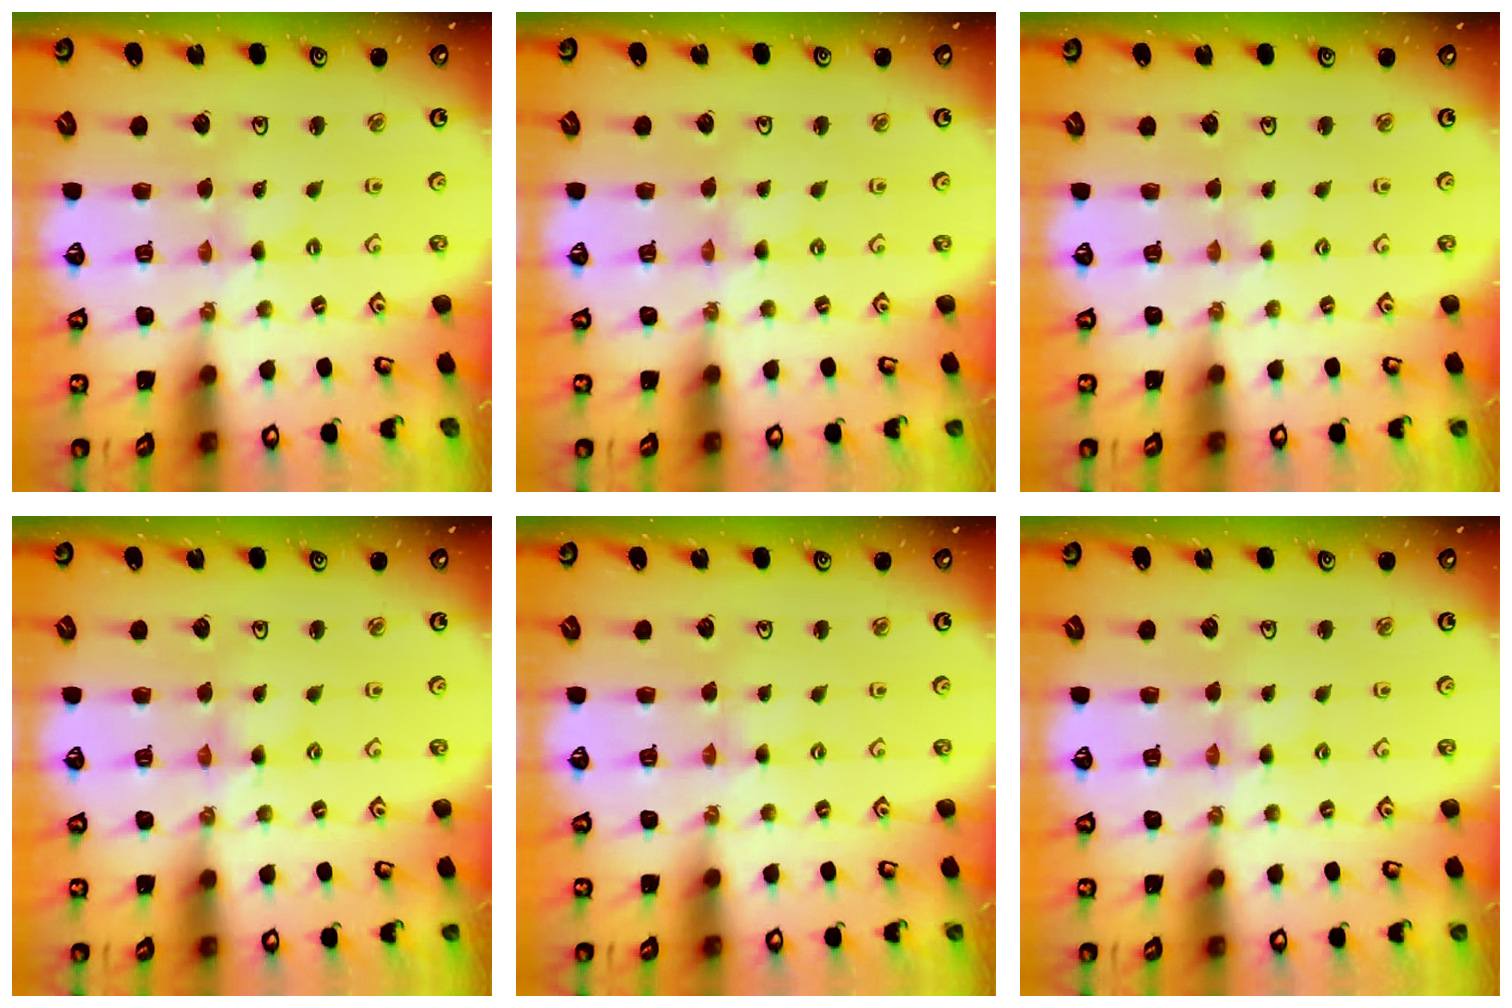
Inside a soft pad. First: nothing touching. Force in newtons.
{"total": 0.0}
{"total": 0.0}
{"total": 1.7, "press": 1.7, "slide": 0.2}
{"total": 0.0}
{"total": 2.7, "press": 2.7, "slide": 0.4}